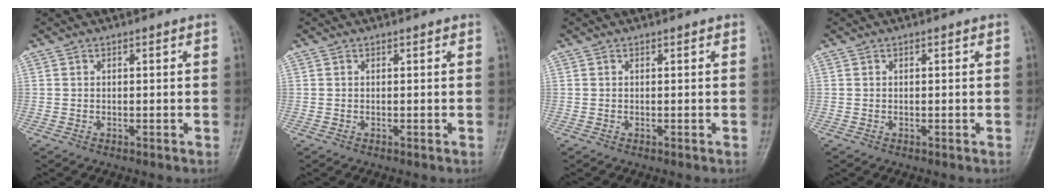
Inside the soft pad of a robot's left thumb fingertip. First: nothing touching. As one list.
[{"total": 0.0}, {"total": 0.0}, {"total": 0.0}]